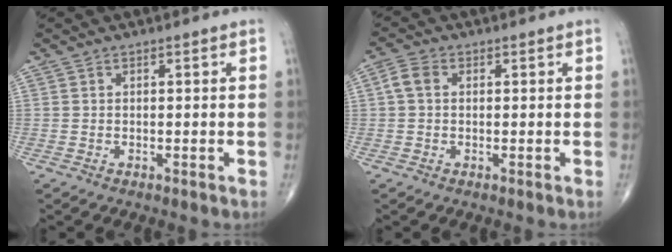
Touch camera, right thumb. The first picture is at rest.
{"total": 3.1, "force": [0.4, 2.3, 2.1], "torque": [-0.046, 0.012, 0.005]}